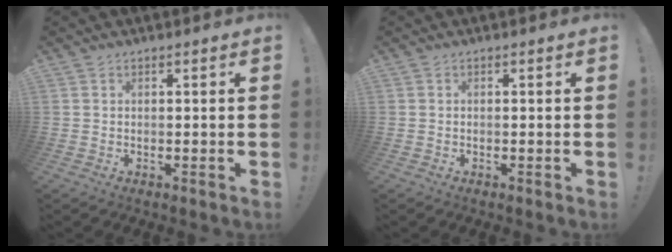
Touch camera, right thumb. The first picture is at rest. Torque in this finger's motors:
{"motor_torque": [0.17, -0.46, -0.12, 0.09, 0.00]}